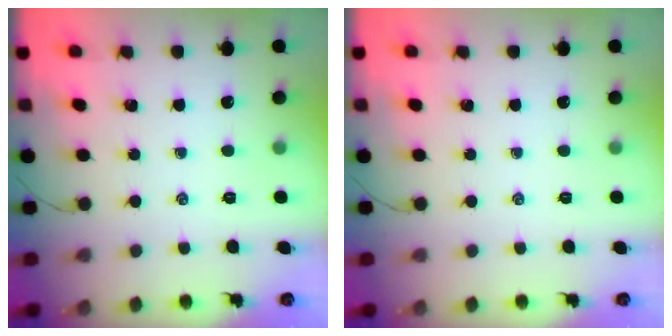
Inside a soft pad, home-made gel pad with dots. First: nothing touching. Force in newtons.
{"total": 0.0}